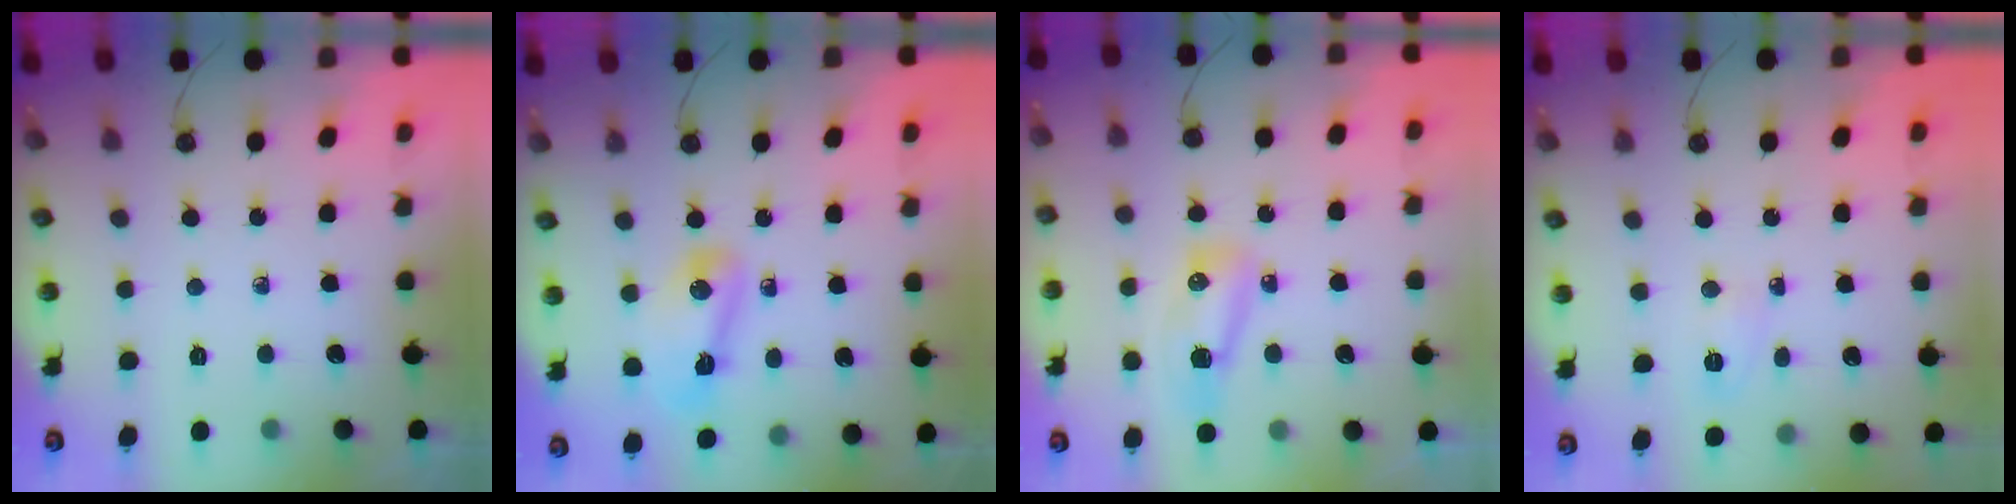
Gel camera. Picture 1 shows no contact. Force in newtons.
{"total": 6.9, "press": 6.9, "slide": 0.4}
{"total": 10.5, "press": 9.3, "slide": 4.9}
{"total": 5.4, "press": 3.0, "slide": 4.4}